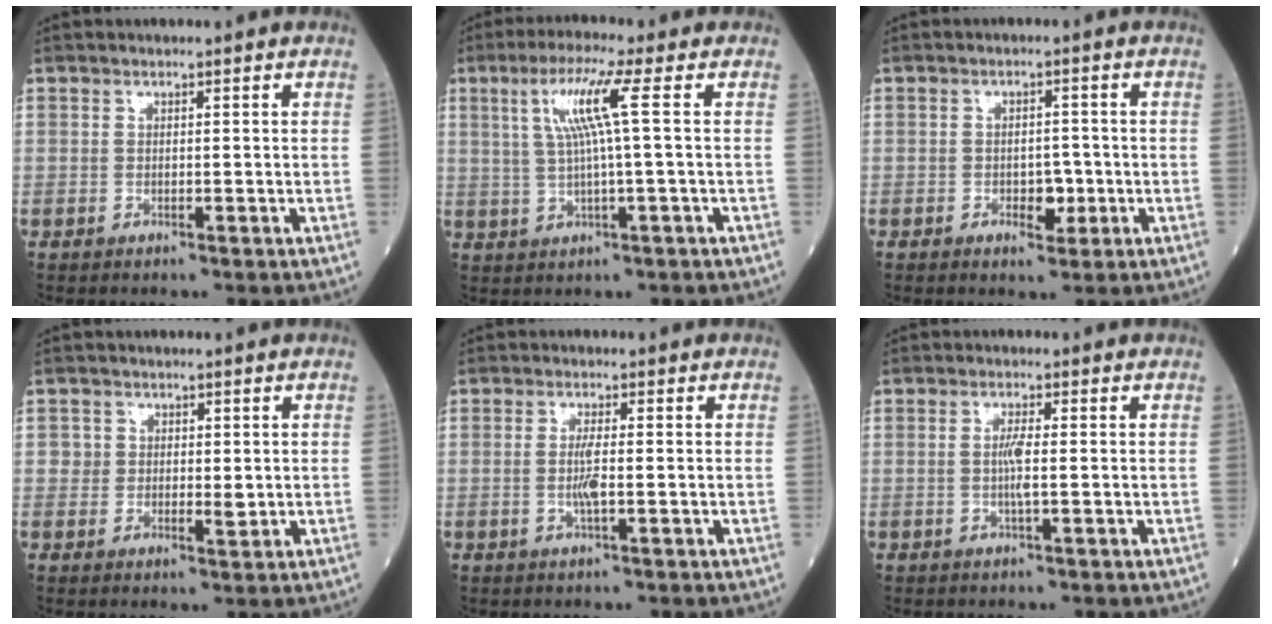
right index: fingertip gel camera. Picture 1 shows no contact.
{"total": 7.2, "force": [1.8, -1.0, 6.9], "torque": [-0.135, 0.012, 0.041]}
{"total": 3.3, "force": [-1.0, 1.8, 2.6], "torque": [-0.033, 0.003, -0.010]}
{"total": 2.8, "force": [0.4, 2.2, 1.7], "torque": [-0.019, -0.003, 0.003]}
{"total": 2.9, "force": [-0.3, 0.1, 2.8], "torque": [-0.064, -0.005, -0.009]}
{"total": 2.6, "force": [-0.1, -0.1, 2.6], "torque": [-0.053, -0.002, -0.004]}